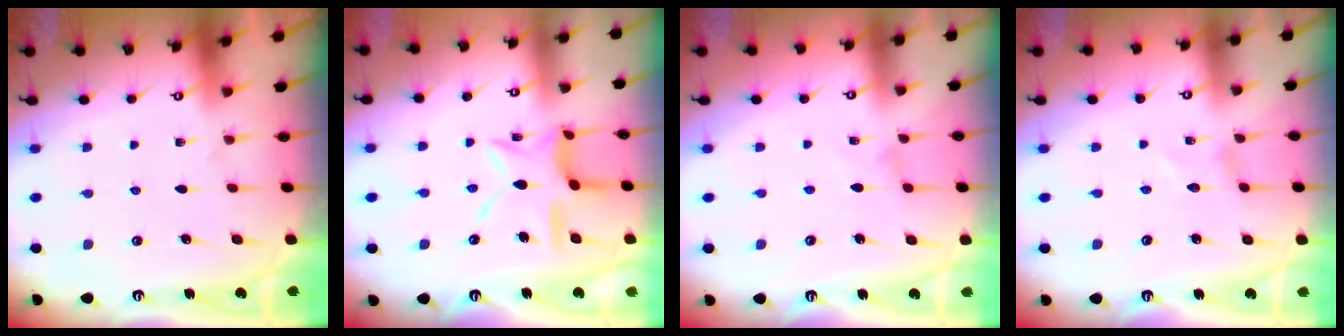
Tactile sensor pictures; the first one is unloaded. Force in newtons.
{"total": 12.4, "press": 12.4, "slide": 0.9}
{"total": 0.0}
{"total": 0.0}